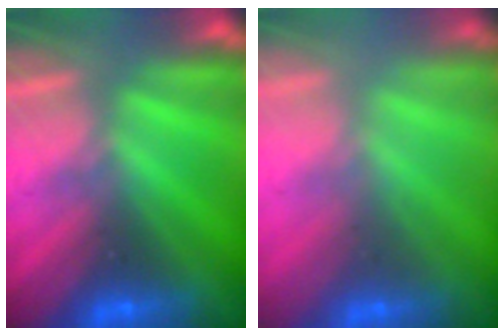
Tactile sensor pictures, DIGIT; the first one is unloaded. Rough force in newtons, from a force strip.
{"total": 2.5}